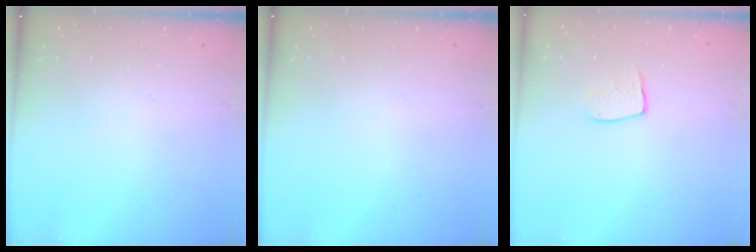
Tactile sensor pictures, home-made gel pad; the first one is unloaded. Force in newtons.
{"total": 0.0}
{"total": 7.0, "press": 7.0, "slide": 0.5}